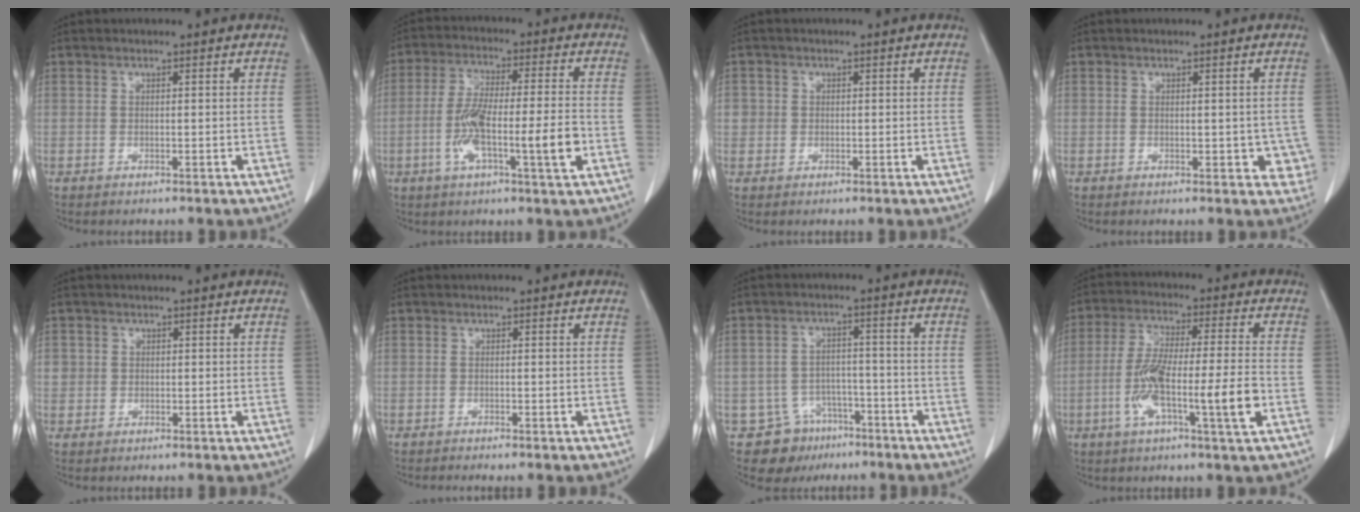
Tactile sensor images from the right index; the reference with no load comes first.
{"total": 11.5, "force": [-3.1, 1.2, 11.1], "torque": [-0.201, 0.002, -0.055]}
{"total": 2.0, "force": [0.2, 2.0, 0.3], "torque": [0.005, 0.003, 0.003]}
{"total": 3.5, "force": [-0.3, 2.3, 2.6], "torque": [-0.006, 0.002, -0.001]}
{"total": 1.8, "force": [0.3, 1.7, 0.3], "torque": [0.006, 0.003, 0.002]}
{"total": 0.8, "force": [-0.7, 0.0, 0.5], "torque": [-0.011, -0.001, -0.010]}
{"total": 8.2, "force": [-5.1, 6.3, 1.0], "torque": [-0.017, 0.017, -0.072]}
{"total": 12.8, "force": [-3.5, 0.7, 12.2], "torque": [-0.225, -0.002, -0.066]}